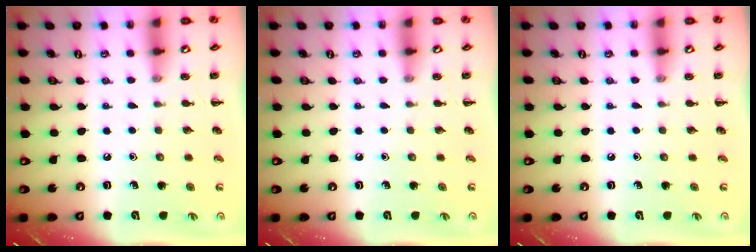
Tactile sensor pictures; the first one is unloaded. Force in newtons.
{"total": 0.0}
{"total": 0.0}